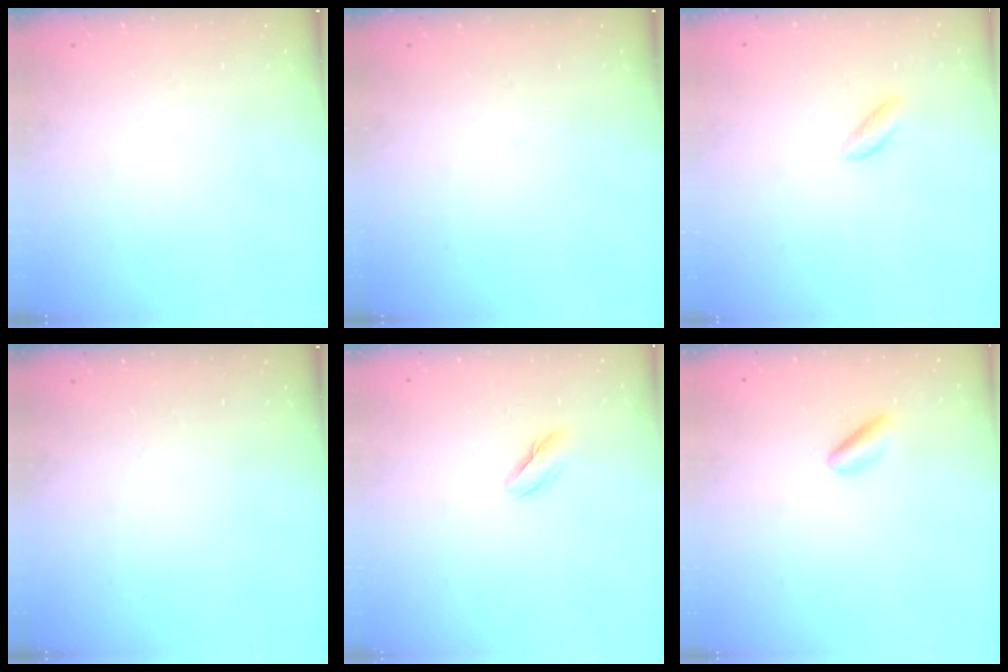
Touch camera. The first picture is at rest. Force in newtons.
{"total": 0.0}
{"total": 2.3, "press": 2.2, "slide": 0.9}
{"total": 0.0}
{"total": 4.5, "press": 4.3, "slide": 1.2}
{"total": 1.8, "press": 1.7, "slide": 0.5}